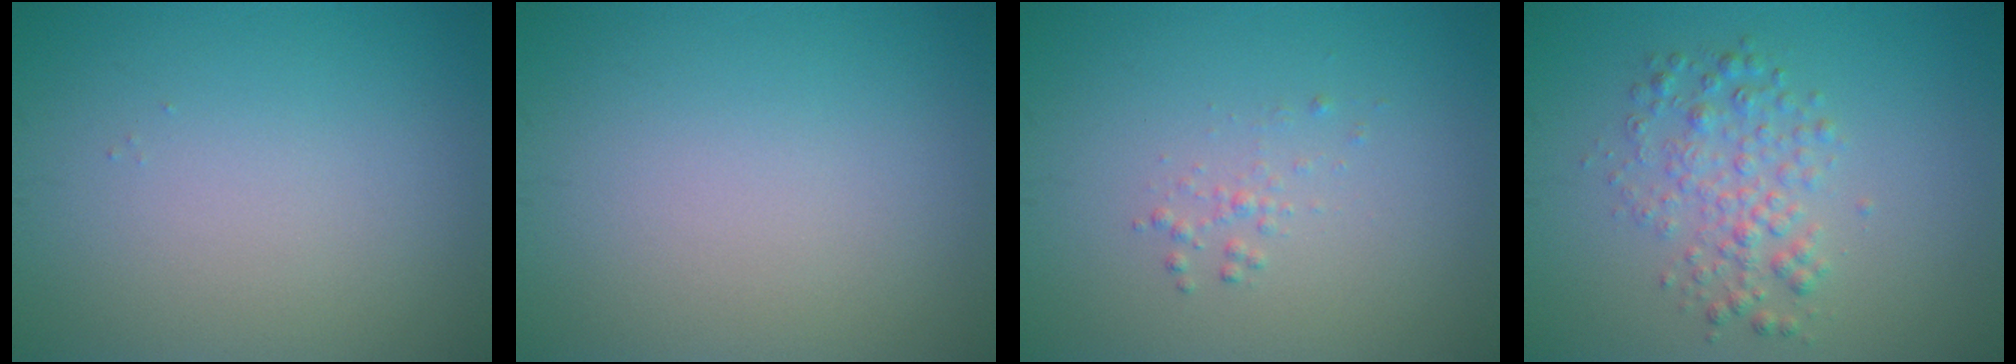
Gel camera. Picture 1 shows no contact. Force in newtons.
{"total": 0.0}
{"total": 0.9, "press": 0.9, "slide": 0.0}
{"total": 3.0, "press": 3.0, "slide": 0.1}